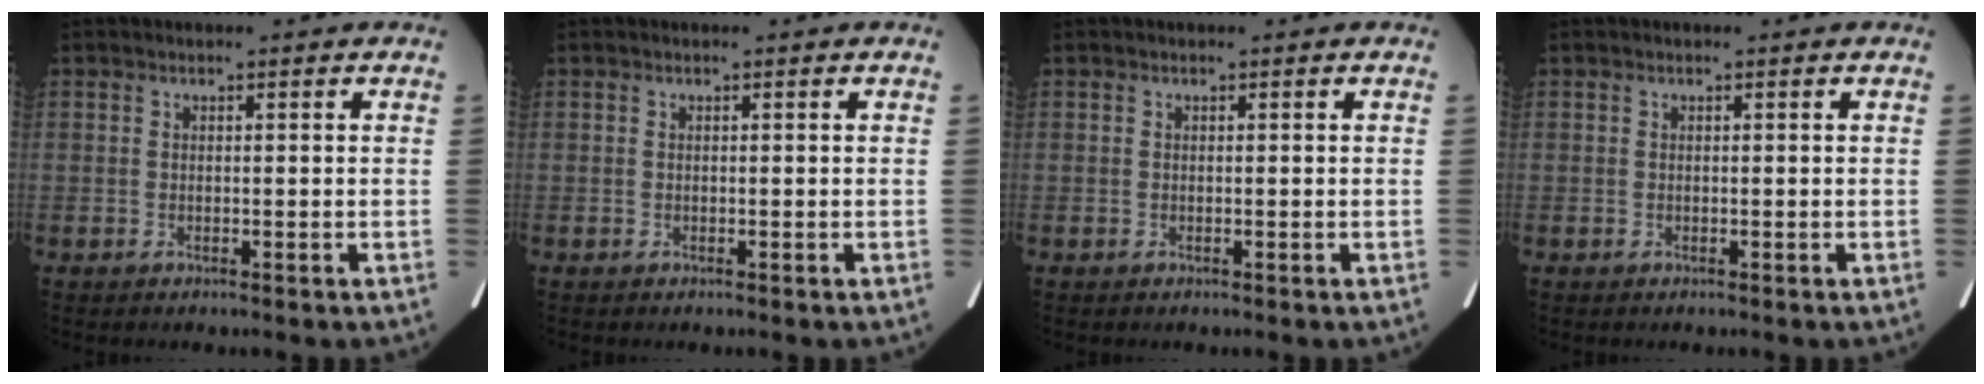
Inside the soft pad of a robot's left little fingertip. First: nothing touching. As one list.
[{"total": 0.0}, {"total": 0.0}, {"total": 0.0}]